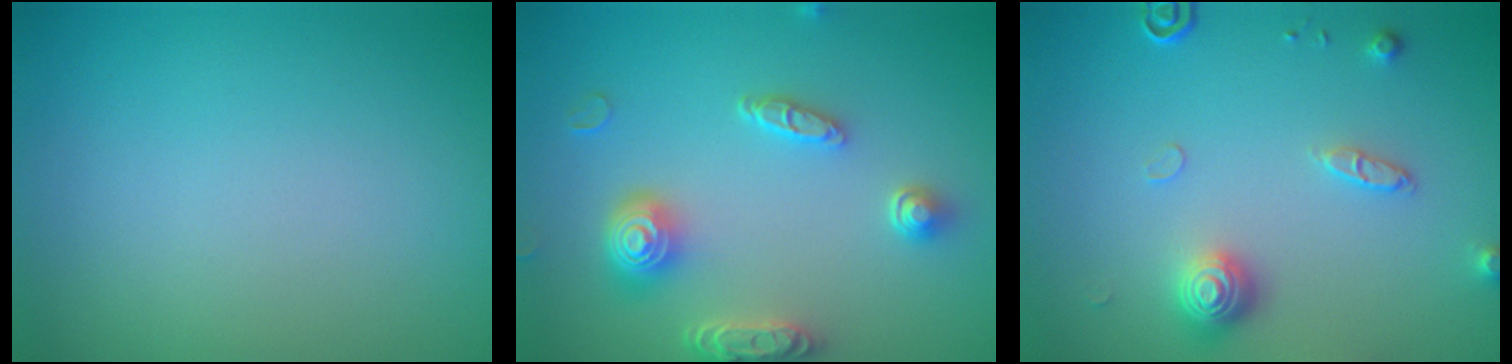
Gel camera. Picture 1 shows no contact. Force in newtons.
{"total": 4.8, "press": 3.9, "slide": 2.8}
{"total": 3.0, "press": 2.8, "slide": 0.9}